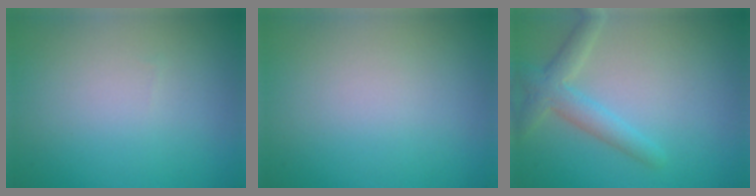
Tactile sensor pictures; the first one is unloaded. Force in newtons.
{"total": 0.0}
{"total": 3.1, "press": 3.1, "slide": 0.2}